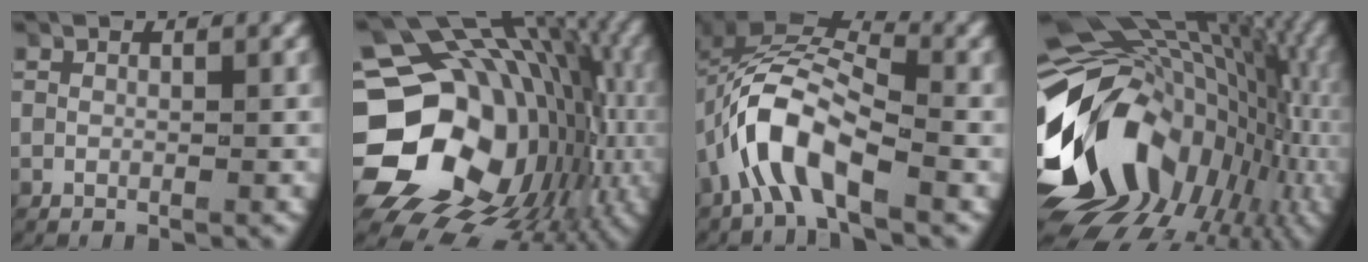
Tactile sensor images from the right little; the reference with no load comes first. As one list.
[{"total": 25.1, "force": [-2.3, 19.3, 15.9], "torque": [-0.270, -0.067, -0.024]}, {"total": 6.6, "force": [-1.5, 4.0, 5.0], "torque": [-0.118, -0.005, -0.033]}, {"total": 27.0, "force": [-3.0, 18.7, 19.2], "torque": [-0.287, -0.030, -0.045]}]